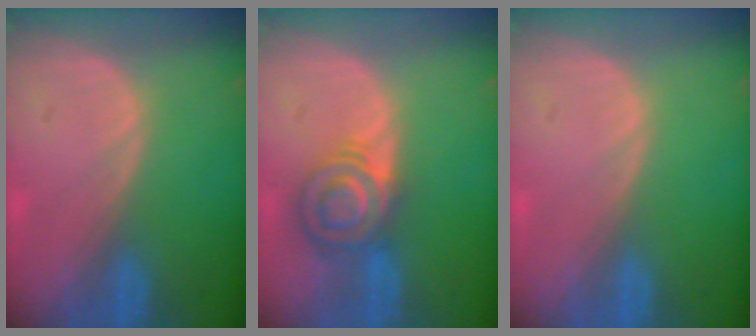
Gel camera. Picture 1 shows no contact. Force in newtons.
{"total": 6.4, "press": 6.2, "slide": 1.6}
{"total": 0.0}